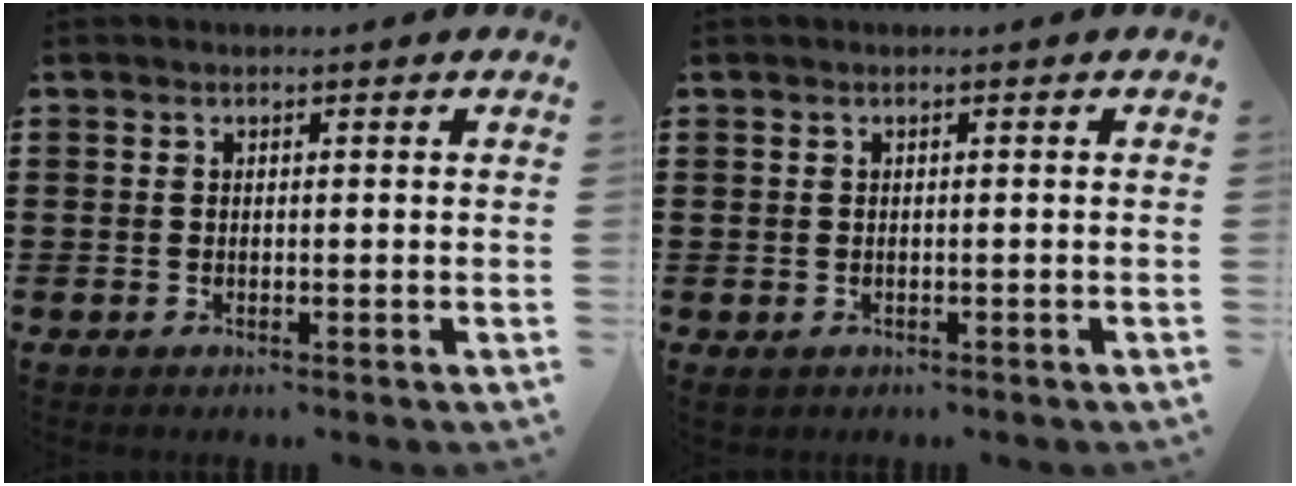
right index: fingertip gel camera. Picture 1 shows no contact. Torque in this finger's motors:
{"motor_torque": [-0.14, 0.05, -0.01, -0.01]}